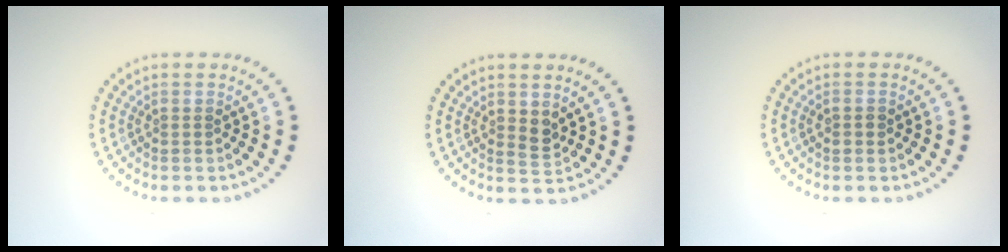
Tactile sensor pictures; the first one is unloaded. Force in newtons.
{"total": 1.2, "press": 1.1, "slide": 0.5}
{"total": 0.9, "press": 0.9, "slide": 0.0}